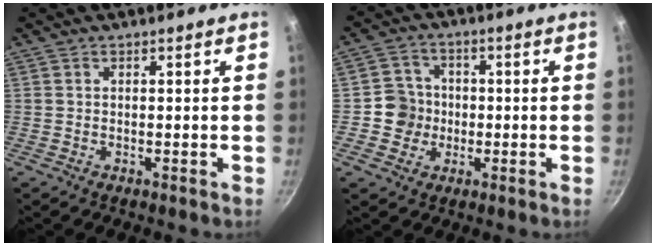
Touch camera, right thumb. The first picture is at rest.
{"total": 6.2, "force": [-0.9, 6.0, 1.5], "torque": [0.009, 0.018, -0.027]}